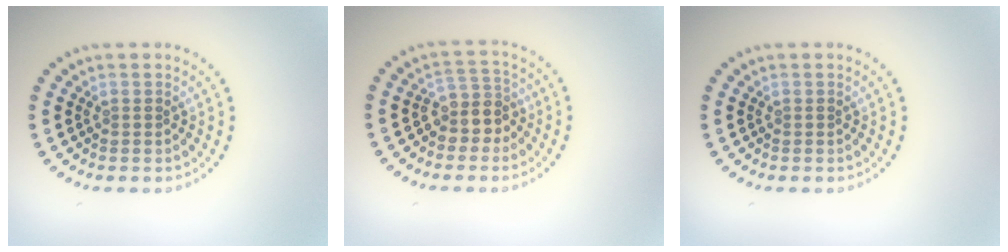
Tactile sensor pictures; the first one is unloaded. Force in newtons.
{"total": 2.9, "press": 2.4, "slide": 1.6}
{"total": 0.0}